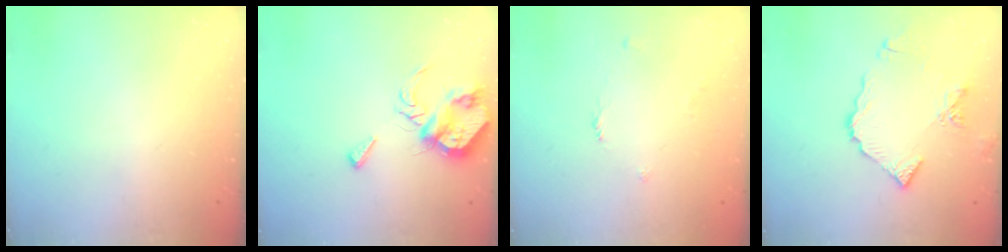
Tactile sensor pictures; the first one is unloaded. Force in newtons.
{"total": 8.4, "press": 8.3, "slide": 0.6}
{"total": 2.5, "press": 2.5, "slide": 0.4}
{"total": 10.9, "press": 10.8, "slide": 1.3}